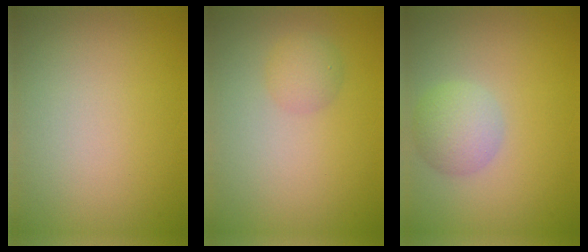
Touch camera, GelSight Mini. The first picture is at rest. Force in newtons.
{"total": 1.7, "press": 1.7, "slide": 0.0}
{"total": 3.0, "press": 3.0, "slide": 0.1}